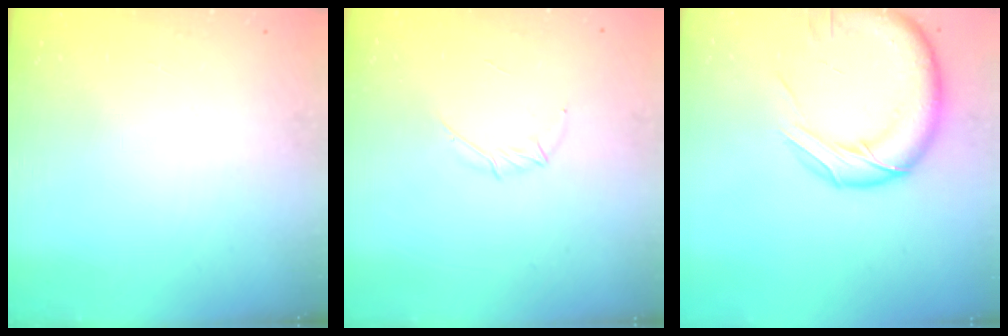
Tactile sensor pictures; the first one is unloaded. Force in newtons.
{"total": 4.1, "press": 3.9, "slide": 1.0}
{"total": 16.0, "press": 15.9, "slide": 1.9}